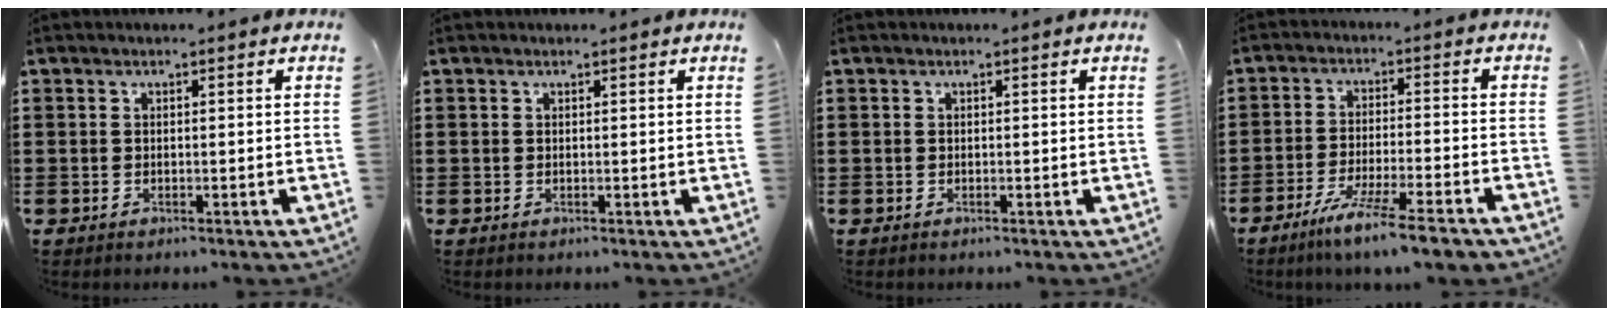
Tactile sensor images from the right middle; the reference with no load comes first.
{"total": 0.0}
{"total": 0.0}
{"total": 7.1, "force": [-5.8, -0.3, 4.1], "torque": [-0.075, -0.015, -0.104]}